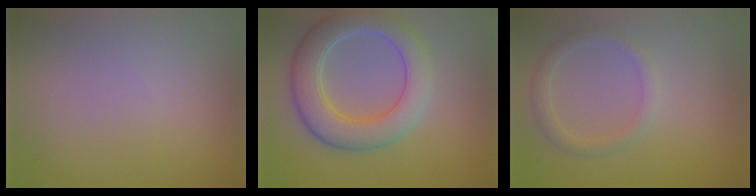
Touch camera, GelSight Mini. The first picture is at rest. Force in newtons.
{"total": 6.4, "press": 6.4, "slide": 0.5}
{"total": 1.8, "press": 1.8, "slide": 0.1}